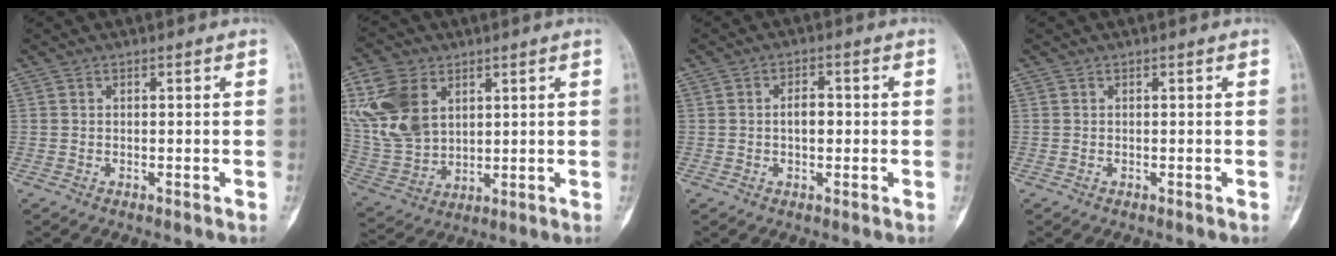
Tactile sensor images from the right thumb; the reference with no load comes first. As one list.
[{"total": 15.1, "force": [5.4, 10.5, 9.4], "torque": [-0.184, -0.013, 0.121]}, {"total": 3.4, "force": [0.0, 2.1, 2.7], "torque": [-0.034, 0.008, -0.004]}, {"total": 0.0}]